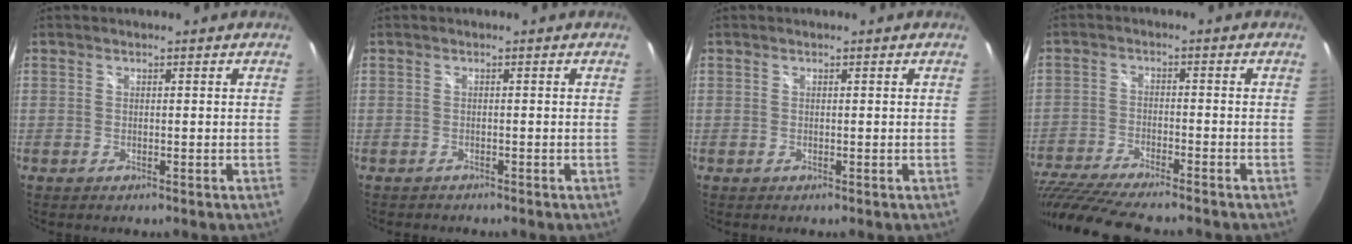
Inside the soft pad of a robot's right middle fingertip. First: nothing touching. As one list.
[{"total": 0.8, "force": [-0.8, 0.2, -0.1], "torque": [-0.002, -0.002, -0.014]}, {"total": 0.0}, {"total": 15.8, "force": [-13.5, 2.3, 8.0], "torque": [-0.178, -0.042, -0.234]}]